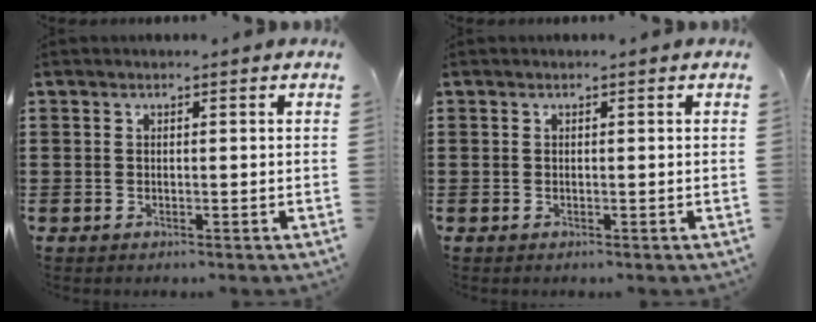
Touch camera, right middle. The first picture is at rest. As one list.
[{"total": 0.0}]